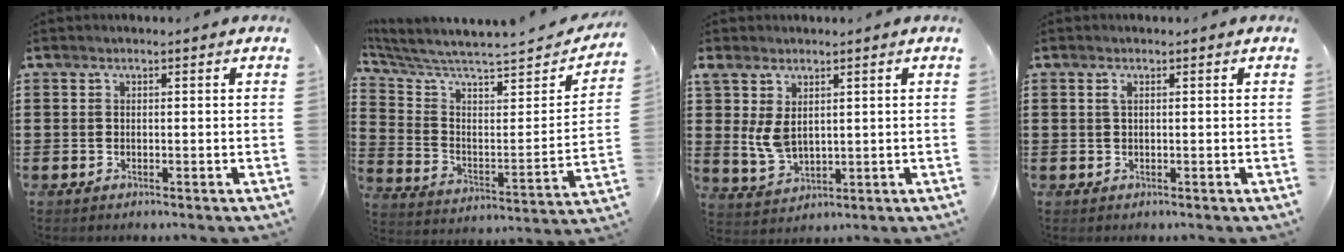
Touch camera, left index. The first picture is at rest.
{"total": 4.8, "force": [4.2, 0.8, 2.1], "torque": [-0.069, -0.045, 0.066]}
{"total": 5.0, "force": [1.6, 3.0, 3.7], "torque": [-0.094, 0.003, 0.026]}
{"total": 0.8, "force": [0.3, 0.2, 0.7], "torque": [-0.016, 0.001, 0.005]}